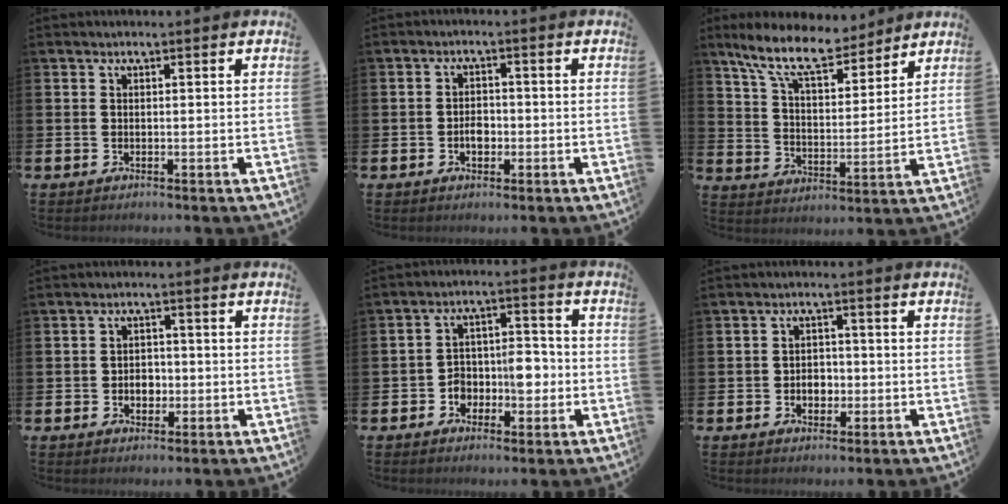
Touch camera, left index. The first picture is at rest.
{"total": 2.4, "force": [-0.6, 1.7, 1.6], "torque": [-0.013, -0.003, -0.017]}
{"total": 10.8, "force": [9.2, 3.2, 4.7], "torque": [-0.115, -0.044, 0.164]}
{"total": 2.6, "force": [-0.6, 2.1, 1.4], "torque": [-0.013, 0.000, -0.018]}
{"total": 5.7, "force": [-1.9, 4.2, 3.4], "torque": [-0.057, 0.008, -0.041]}
{"total": 2.7, "force": [-0.7, 2.2, 1.3], "torque": [-0.012, -0.001, -0.020]}